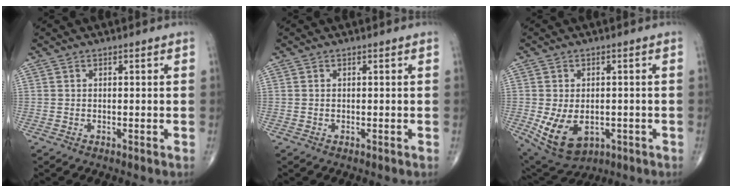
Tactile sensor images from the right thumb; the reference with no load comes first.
{"total": 0.0}
{"total": 10.2, "force": [-2.5, 6.8, 7.2], "torque": [-0.124, 0.000, -0.021]}